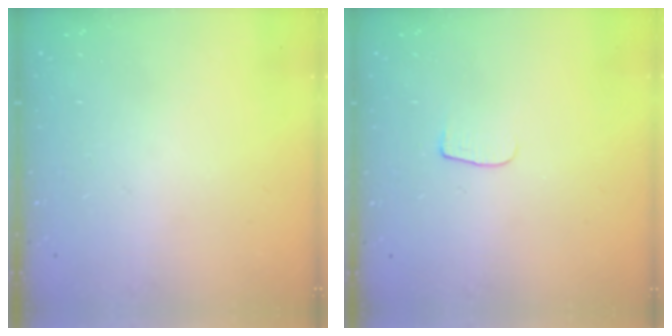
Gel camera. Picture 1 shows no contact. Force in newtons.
{"total": 4.5, "press": 4.4, "slide": 0.6}